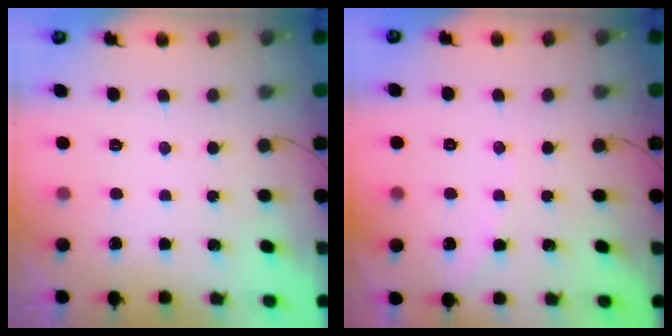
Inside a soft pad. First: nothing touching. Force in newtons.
{"total": 3.0, "press": 3.0, "slide": 0.5}